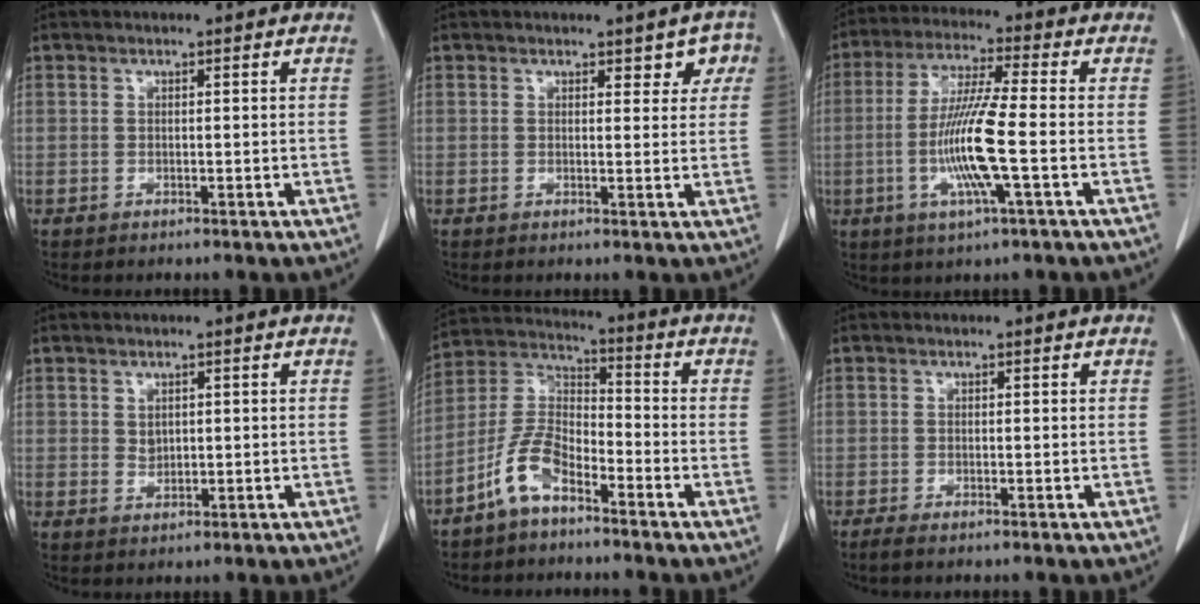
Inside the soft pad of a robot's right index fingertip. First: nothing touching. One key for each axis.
{"total": 3.6, "fx": 2.0, "fy": 2.1, "fz": 2.2, "tx": -0.006, "ty": 0.007, "tz": 0.020}
{"total": 11.3, "fx": -2.3, "fy": -0.1, "fz": 11.0, "tx": -0.217, "ty": -0.009, "tz": -0.049}
{"total": 1.5, "fx": 0.6, "fy": 1.1, "fz": 0.8, "tx": -0.009, "ty": -0.003, "tz": 0.017}
{"total": 8.4, "fx": -5.5, "fy": 3.2, "fz": 5.4, "tx": -0.127, "ty": 0.009, "tz": -0.115}
{"total": 1.3, "fx": -1.0, "fy": 0.1, "fz": 0.8, "tx": -0.019, "ty": -0.005, "tz": -0.018}